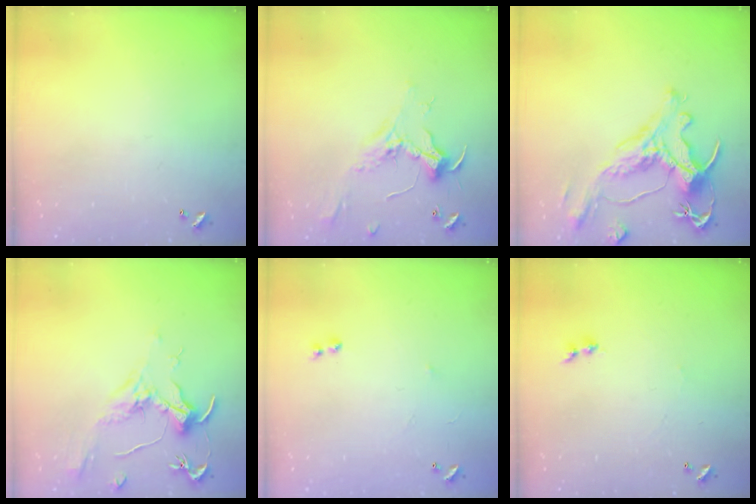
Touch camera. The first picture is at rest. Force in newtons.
{"total": 2.4, "press": 2.3, "slide": 0.8}
{"total": 1.6, "press": 1.0, "slide": 1.3}
{"total": 1.9, "press": 1.7, "slide": 0.9}
{"total": 6.4, "press": 6.4, "slide": 1.0}
{"total": 1.1, "press": 0.9, "slide": 0.5}